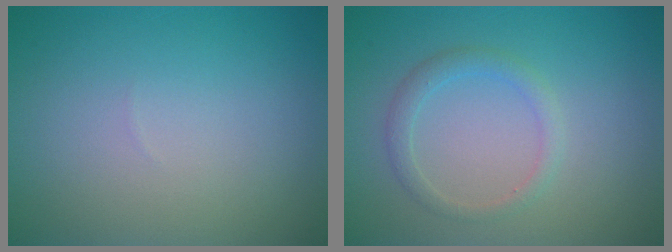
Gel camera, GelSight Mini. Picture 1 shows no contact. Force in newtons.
{"total": 1.7, "press": 1.7, "slide": 0.2}